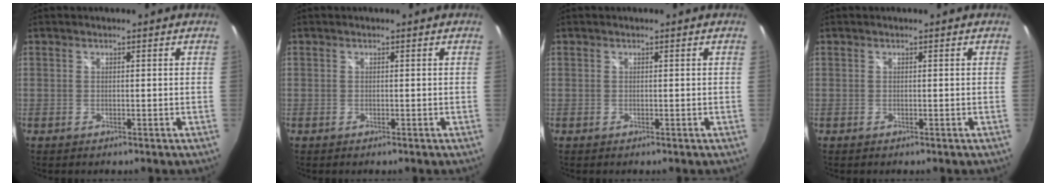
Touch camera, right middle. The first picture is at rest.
{"total": 0.0}
{"total": 0.0}
{"total": 0.0}